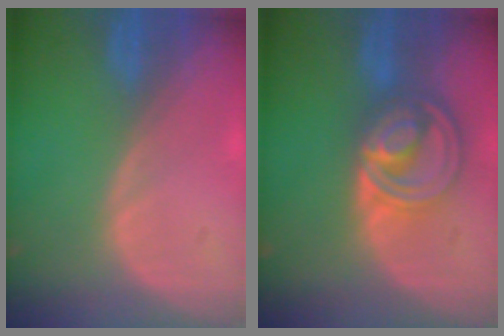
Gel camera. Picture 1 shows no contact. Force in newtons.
{"total": 8.8, "press": 7.4, "slide": 4.7}